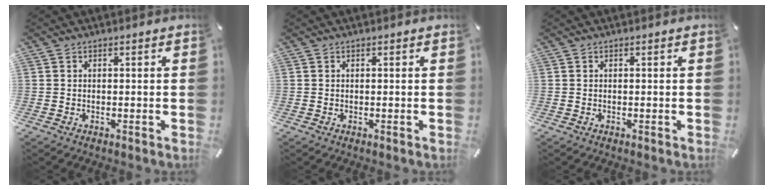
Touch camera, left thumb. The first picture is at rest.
{"total": 0.0}
{"total": 0.0}